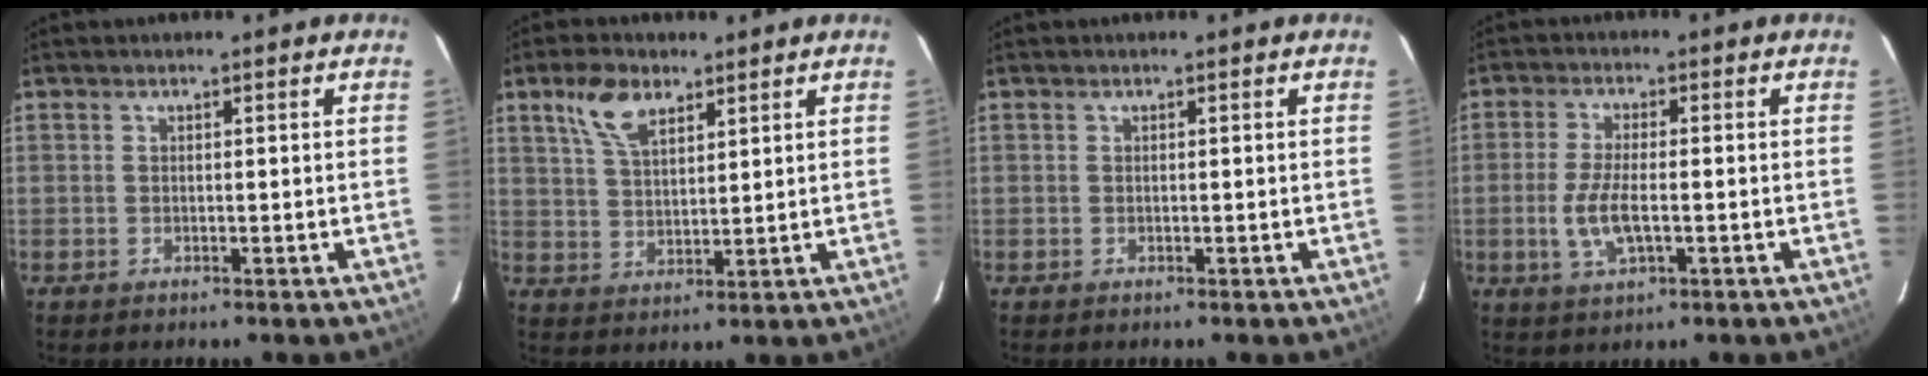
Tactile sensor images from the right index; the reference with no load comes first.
{"total": 7.5, "force": [4.4, 3.7, 4.7], "torque": [-0.094, 0.014, 0.087]}
{"total": 0.0}
{"total": 6.8, "force": [-1.6, 2.5, 6.2], "torque": [-0.130, -0.009, -0.029]}